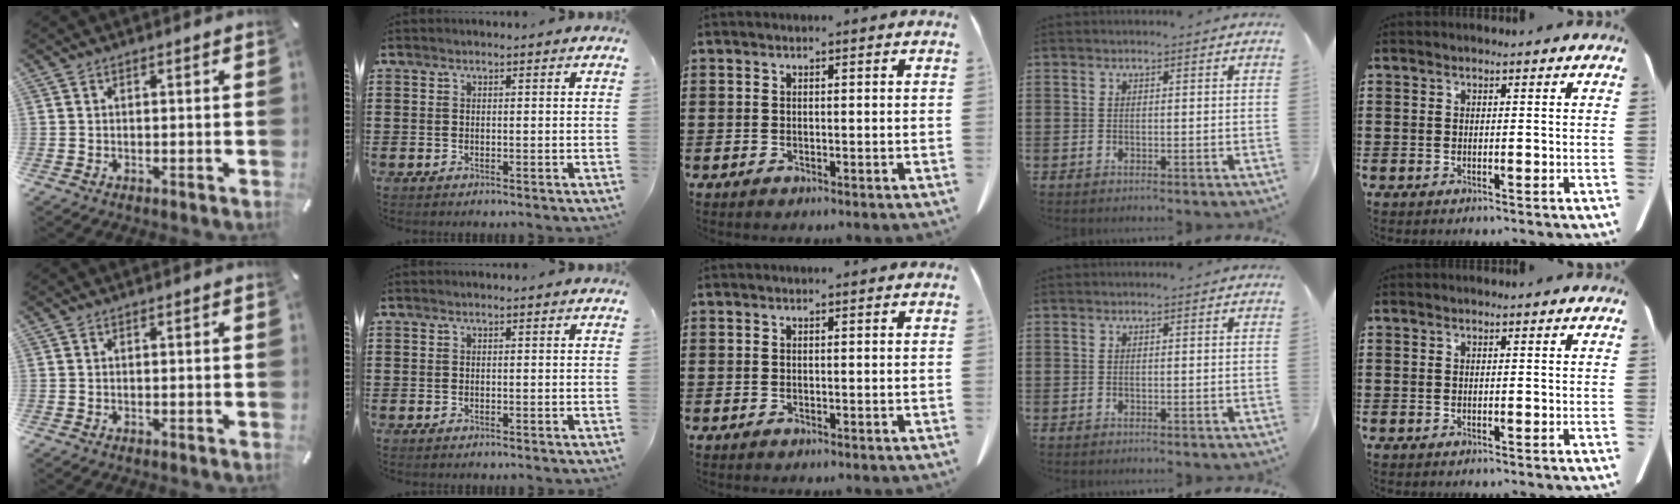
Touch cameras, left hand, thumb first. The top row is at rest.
{}